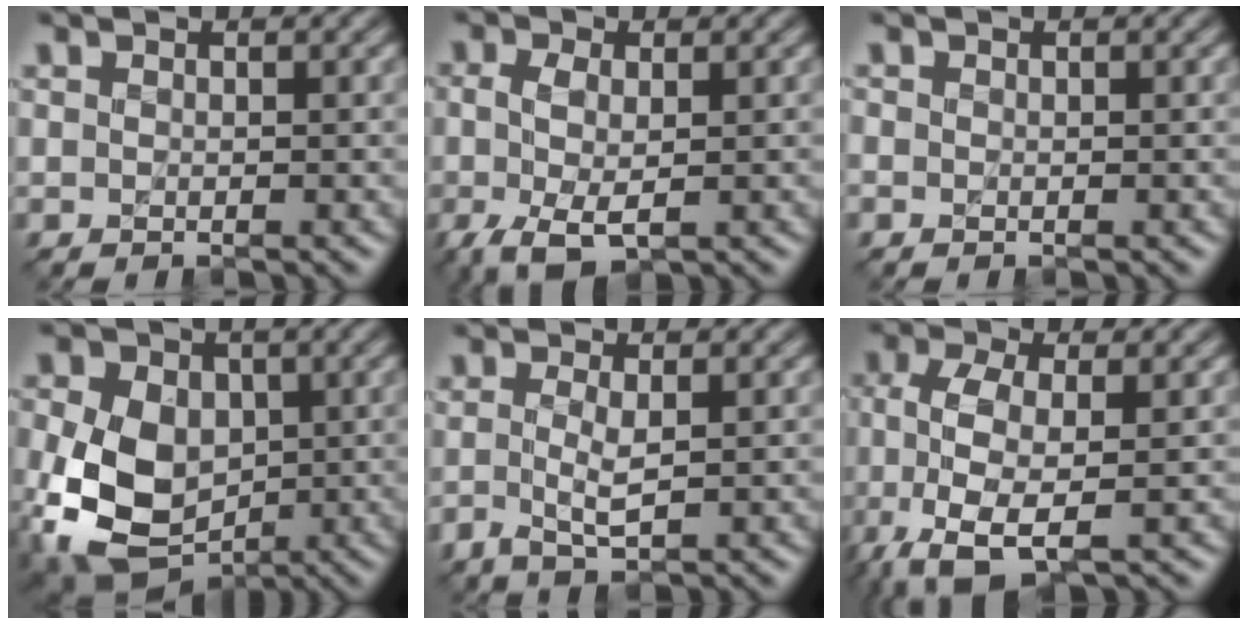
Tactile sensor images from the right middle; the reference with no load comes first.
{"total": 4.6, "force": [-1.4, 2.5, 3.6], "torque": [-0.091, -0.004, -0.027]}
{"total": 0.0}
{"total": 10.9, "force": [-1.4, 8.3, 7.0], "torque": [-0.156, -0.014, -0.025]}
{"total": 2.0, "force": [-0.1, 0.4, 2.0], "torque": [-0.043, -0.004, -0.001]}
{"total": 5.8, "force": [-2.1, 2.4, 4.9], "torque": [-0.114, -0.005, -0.045]}